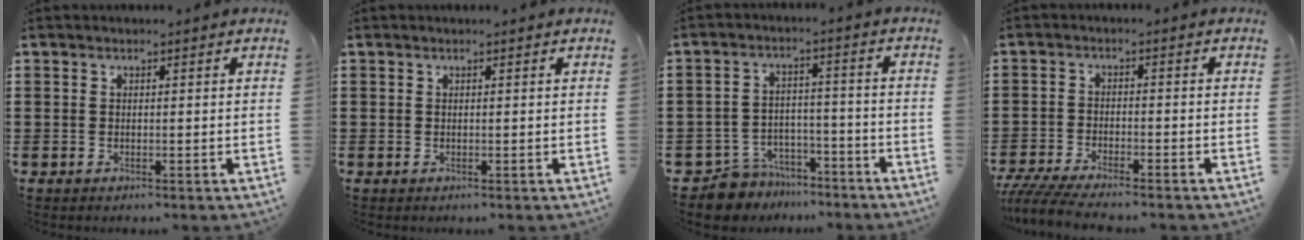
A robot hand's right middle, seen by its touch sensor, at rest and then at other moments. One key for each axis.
{"total": 0.0}
{"total": 6.7, "fx": -6.4, "fy": 1.8, "fz": 0.4, "tx": -0.026, "ty": 0.016, "tz": -0.132}
{"total": 4.8, "fx": -4.5, "fy": 0.4, "fz": 1.6, "tx": -0.047, "ty": -0.014, "tz": -0.094}